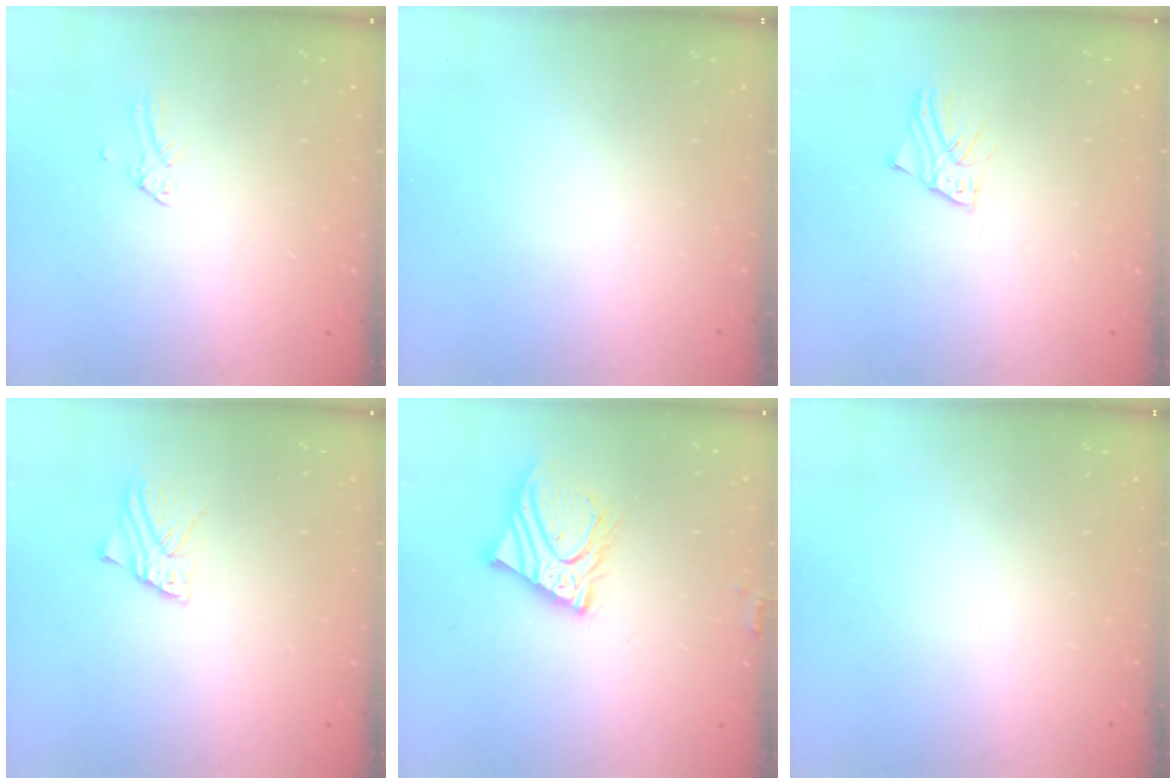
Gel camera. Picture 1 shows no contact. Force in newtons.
{"total": 0.0}
{"total": 3.0, "press": 3.0, "slide": 0.2}
{"total": 3.1, "press": 3.1, "slide": 0.1}
{"total": 12.3, "press": 12.0, "slide": 2.6}
{"total": 0.0}